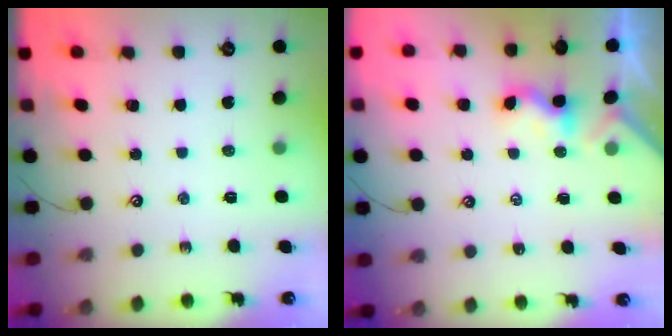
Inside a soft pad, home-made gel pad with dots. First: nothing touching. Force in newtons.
{"total": 1.6, "press": 1.5, "slide": 0.5}